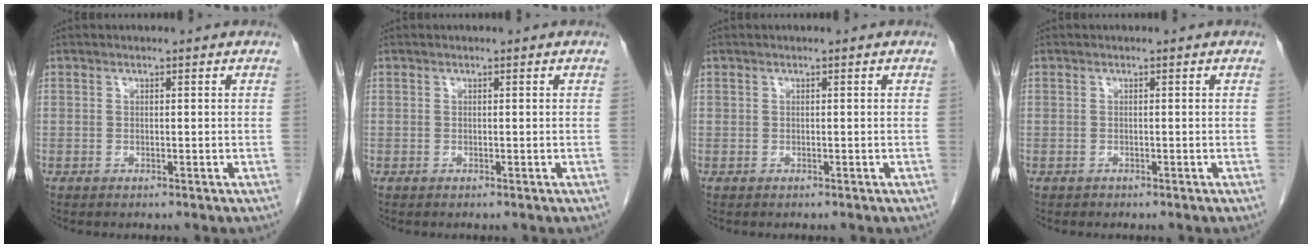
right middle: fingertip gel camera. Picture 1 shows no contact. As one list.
[{"total": 0.0}, {"total": 0.0}, {"total": 0.0}]